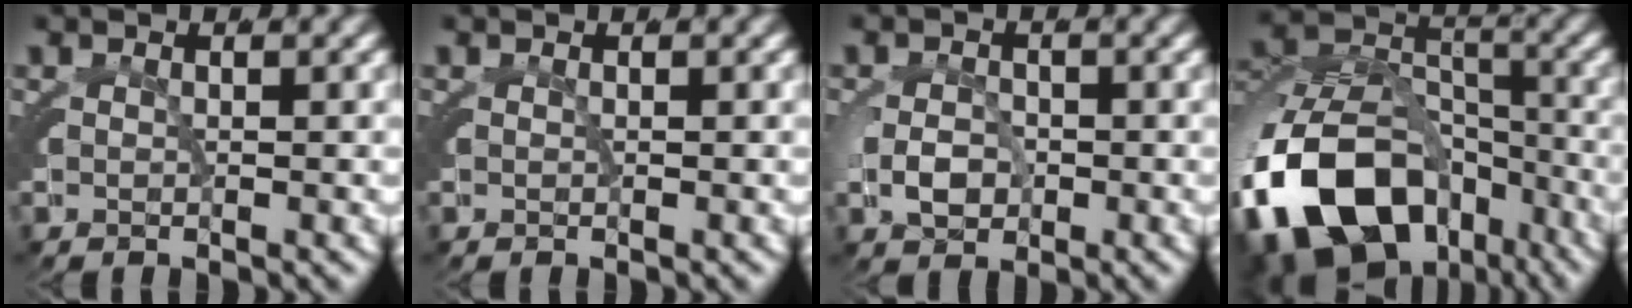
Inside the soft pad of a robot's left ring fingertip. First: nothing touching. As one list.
[{"total": 0.0}, {"total": 2.0, "force": [-0.6, 1.3, 1.3], "torque": [-0.022, -0.006, -0.006]}, {"total": 16.7, "force": [-7.7, 11.6, 9.2], "torque": [-0.189, -0.070, -0.104]}]